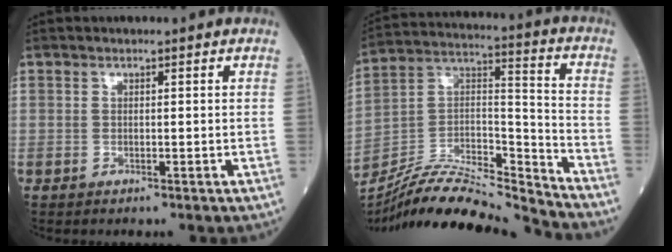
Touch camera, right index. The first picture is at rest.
{"total": 19.5, "force": [-18.4, 0.6, 6.3], "torque": [-0.119, 0.032, -0.323]}